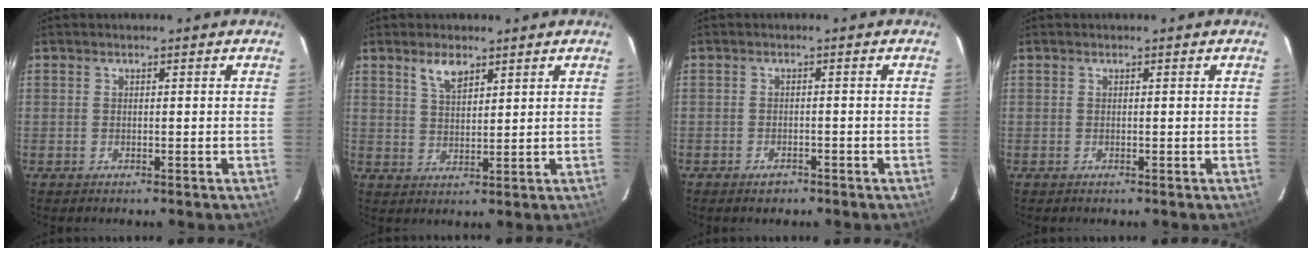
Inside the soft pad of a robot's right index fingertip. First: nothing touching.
{"total": 4.5, "force": [3.1, 1.8, 2.7], "torque": [-0.050, 0.004, 0.059]}
{"total": 2.2, "force": [-1.6, 1.3, 0.7], "torque": [-0.019, 0.002, -0.025]}
{"total": 0.0}